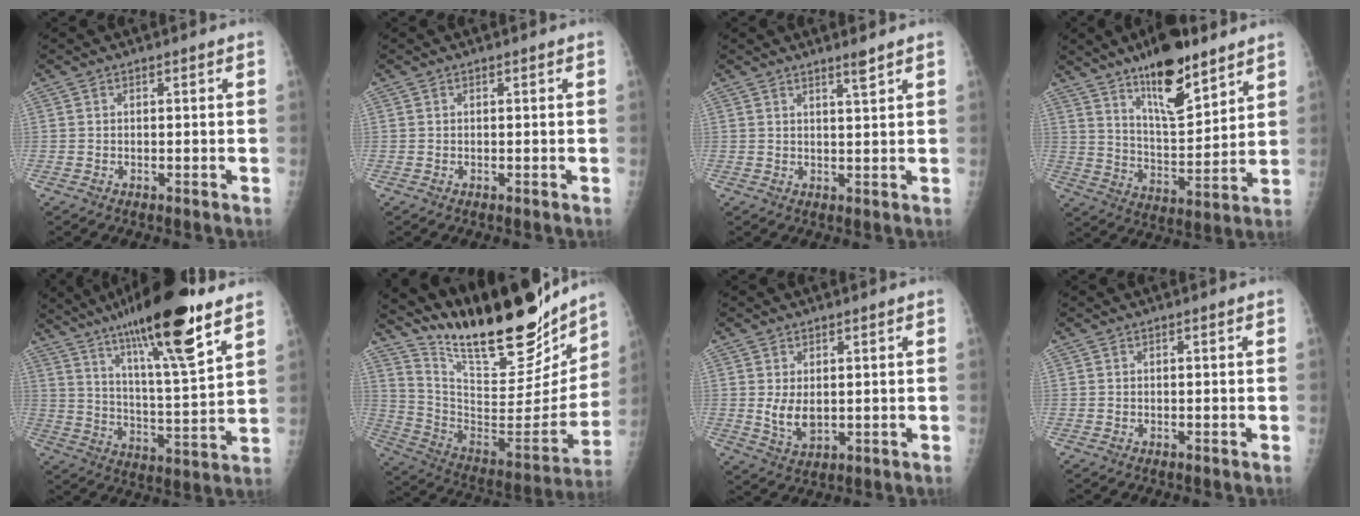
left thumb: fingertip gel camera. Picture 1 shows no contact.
{"total": 0.0}
{"total": 2.3, "force": [1.8, -0.2, 1.3], "torque": [-0.022, -0.019, 0.033]}
{"total": 15.5, "force": [10.4, 5.1, 10.2], "torque": [-0.140, -0.069, 0.182]}
{"total": 20.9, "force": [13.6, 3.2, 15.6], "torque": [-0.245, -0.056, 0.224]}
{"total": 29.4, "force": [23.1, 9.0, 15.9], "torque": [-0.227, -0.097, 0.360]}
{"total": 4.9, "force": [0.6, 3.0, 3.7], "torque": [-0.059, -0.015, 0.022]}
{"total": 0.0}